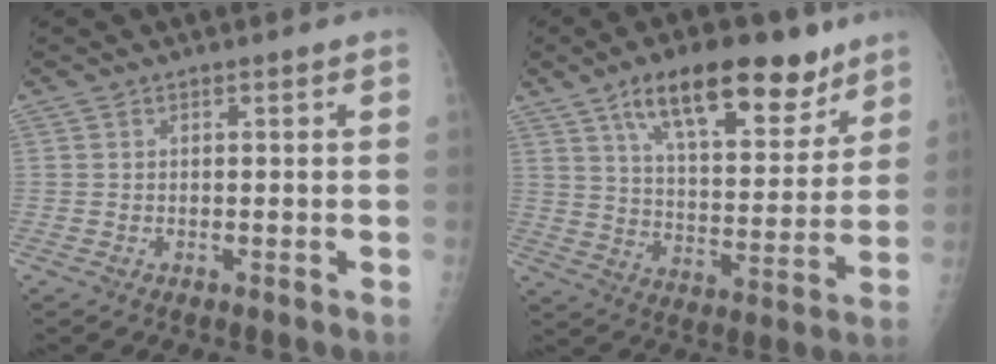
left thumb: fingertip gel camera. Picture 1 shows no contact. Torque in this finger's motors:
{"motor_torque": [0.42, 0.56, 1.54, -1.23, 0.15]}